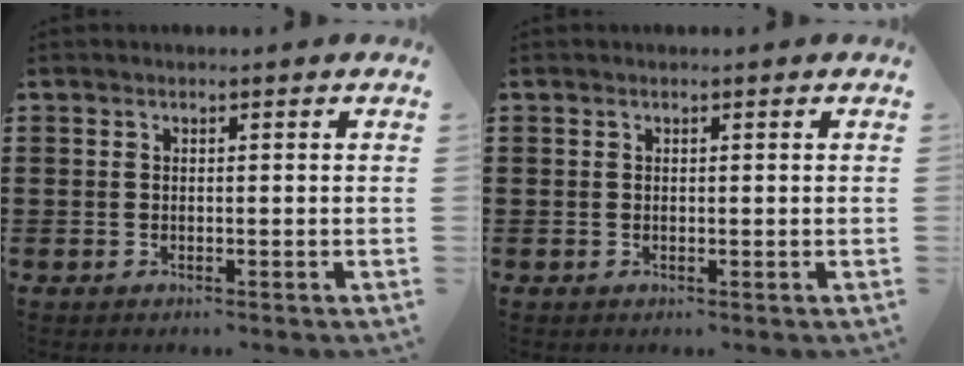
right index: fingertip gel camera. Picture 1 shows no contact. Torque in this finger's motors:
{"motor_torque": [0.00, 0.00, 0.00, 0.00]}